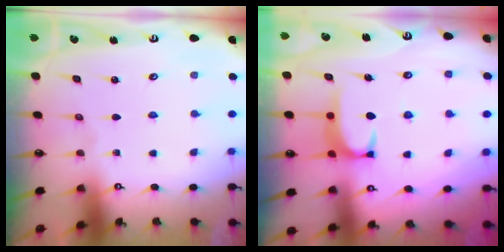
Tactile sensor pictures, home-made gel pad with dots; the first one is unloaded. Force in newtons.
{"total": 2.0, "press": 2.0, "slide": 0.5}